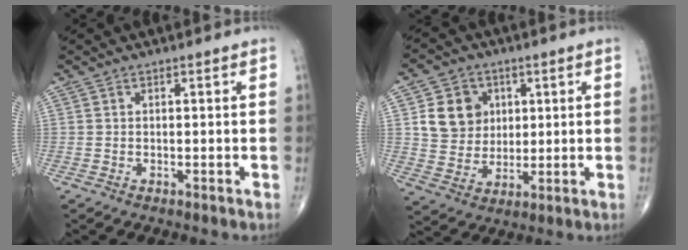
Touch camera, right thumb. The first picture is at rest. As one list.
[{"total": 10.0, "force": [2.8, 8.6, 4.2], "torque": [-0.037, -0.010, 0.055]}]